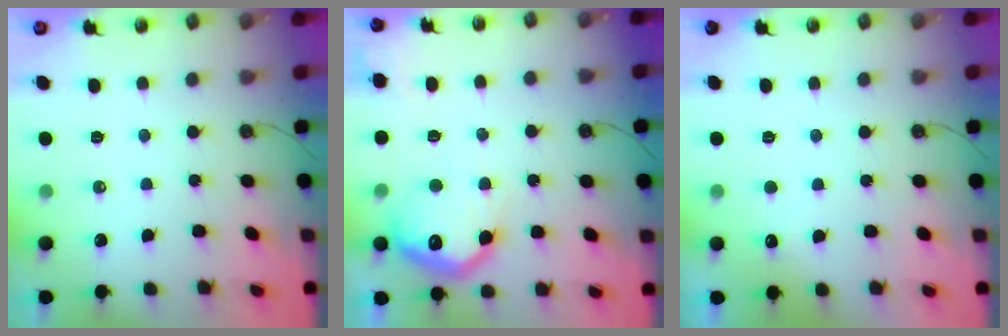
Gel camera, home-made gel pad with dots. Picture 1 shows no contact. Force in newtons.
{"total": 15.2, "press": 15.2, "slide": 1.1}
{"total": 2.4, "press": 2.2, "slide": 1.0}